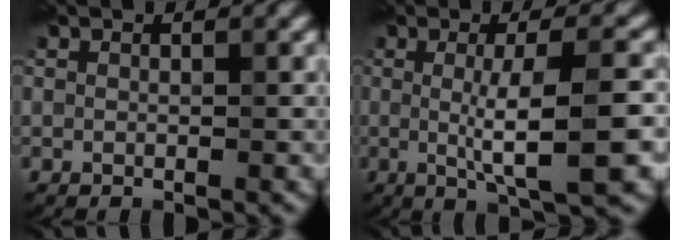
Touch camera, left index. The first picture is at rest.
{"total": 7.3, "force": [-0.4, 1.5, 7.1], "torque": [-0.102, -0.004, -0.006]}